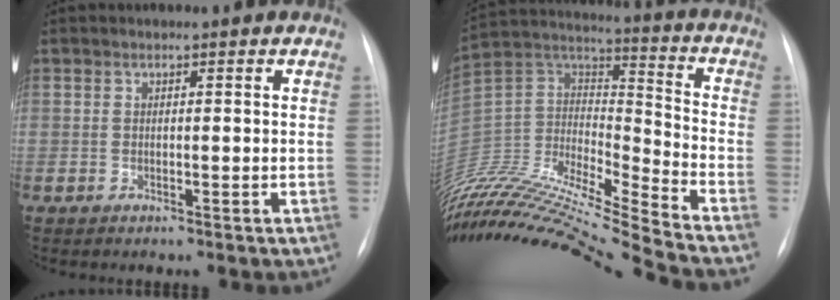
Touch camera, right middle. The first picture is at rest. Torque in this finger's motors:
{"motor_torque": [-1.03, -1.11, 0.06, 0.09]}